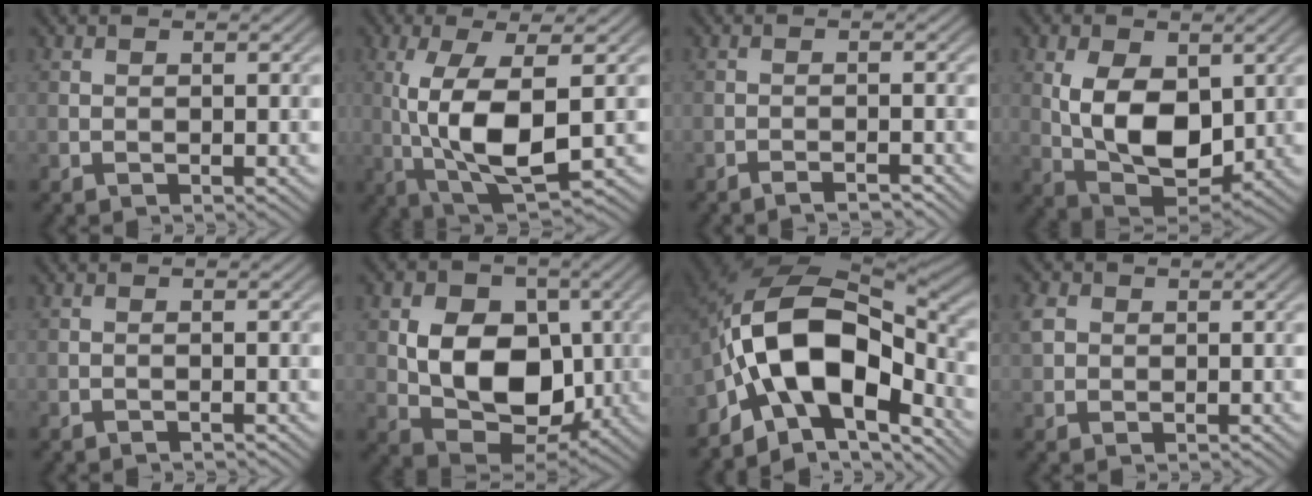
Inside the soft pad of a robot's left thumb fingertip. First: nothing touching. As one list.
[{"total": 9.9, "force": [-0.1, 3.2, 9.4], "torque": [-0.200, -0.006, 0.004]}, {"total": 2.2, "force": [-1.9, 0.1, 1.0], "torque": [-0.012, 0.003, -0.035]}, {"total": 9.7, "force": [1.1, 5.8, 7.7], "torque": [-0.163, -0.012, 0.026]}, {"total": 0.7, "force": [-0.7, 0.0, 0.2], "torque": [-0.005, -0.001, -0.014]}, {"total": 11.0, "force": [-0.1, 8.1, 7.5], "torque": [-0.139, -0.009, -0.006]}, {"total": 16.0, "force": [-5.2, 9.3, 12.0], "torque": [-0.198, -0.004, -0.112]}, {"total": 3.0, "force": [0.5, 2.5, 1.5], "torque": [-0.046, 0.004, 0.007]}]